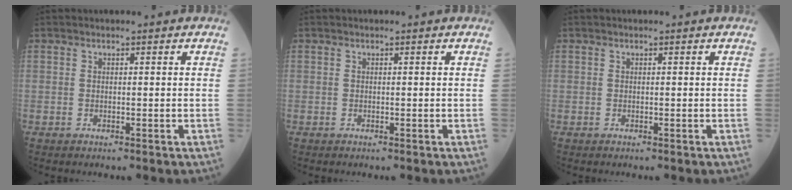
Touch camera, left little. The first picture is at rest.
{"total": 0.0}
{"total": 0.0}